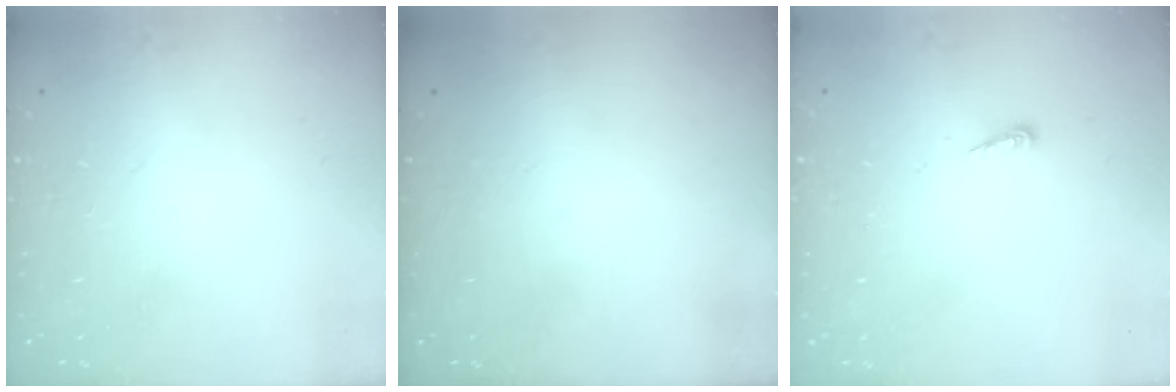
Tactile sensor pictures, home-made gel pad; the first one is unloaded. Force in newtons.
{"total": 0.0}
{"total": 4.0, "press": 4.0, "slide": 0.5}